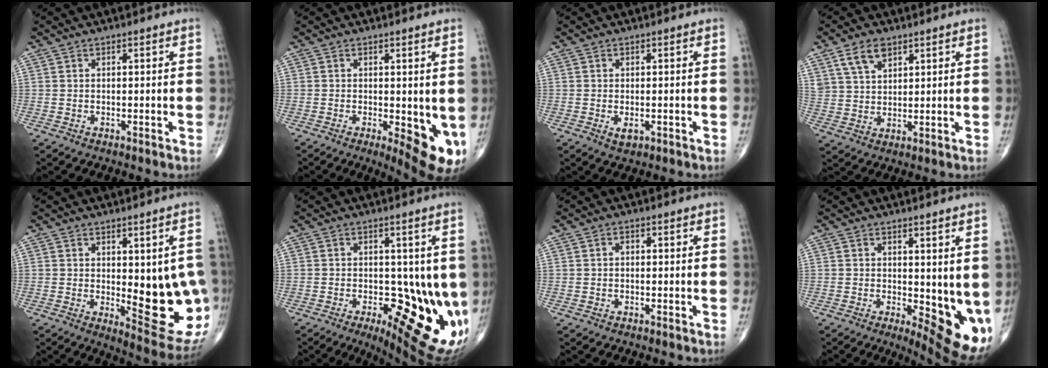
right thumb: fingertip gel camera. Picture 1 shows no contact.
{"total": 9.2, "force": [-1.5, 3.4, 8.4], "torque": [-0.097, -0.019, -0.012]}
{"total": 2.1, "force": [-0.7, 1.1, 1.7], "torque": [-0.026, -0.002, -0.009]}
{"total": 7.3, "force": [4.6, 3.8, 4.1], "torque": [-0.068, -0.018, 0.094]}
{"total": 15.7, "force": [-1.3, 6.1, 14.4], "torque": [-0.149, -0.024, 0.001]}
{"total": 18.7, "force": [-3.4, 7.9, 16.6], "torque": [-0.167, -0.022, -0.020]}
{"total": 0.8, "force": [-0.1, 0.6, 0.6], "torque": [-0.005, 0.003, -0.004]}
{"total": 11.2, "force": [-0.4, 4.5, 10.3], "torque": [-0.119, -0.026, 0.004]}